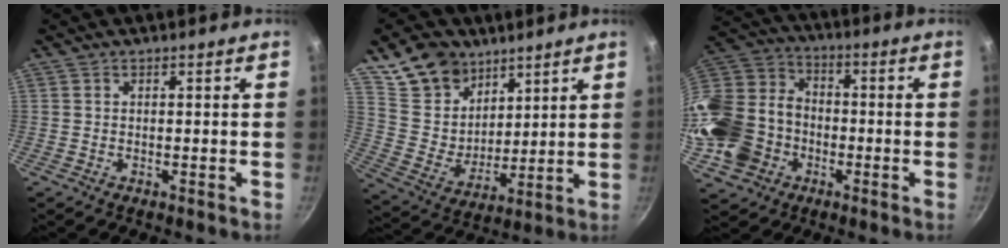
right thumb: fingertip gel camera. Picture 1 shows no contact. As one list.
[{"total": 15.1, "force": [9.8, 10.2, 5.3], "torque": [-0.060, -0.057, 0.190]}, {"total": 21.6, "force": [-6.0, 17.6, 11.0], "torque": [-0.243, 0.057, -0.109]}]